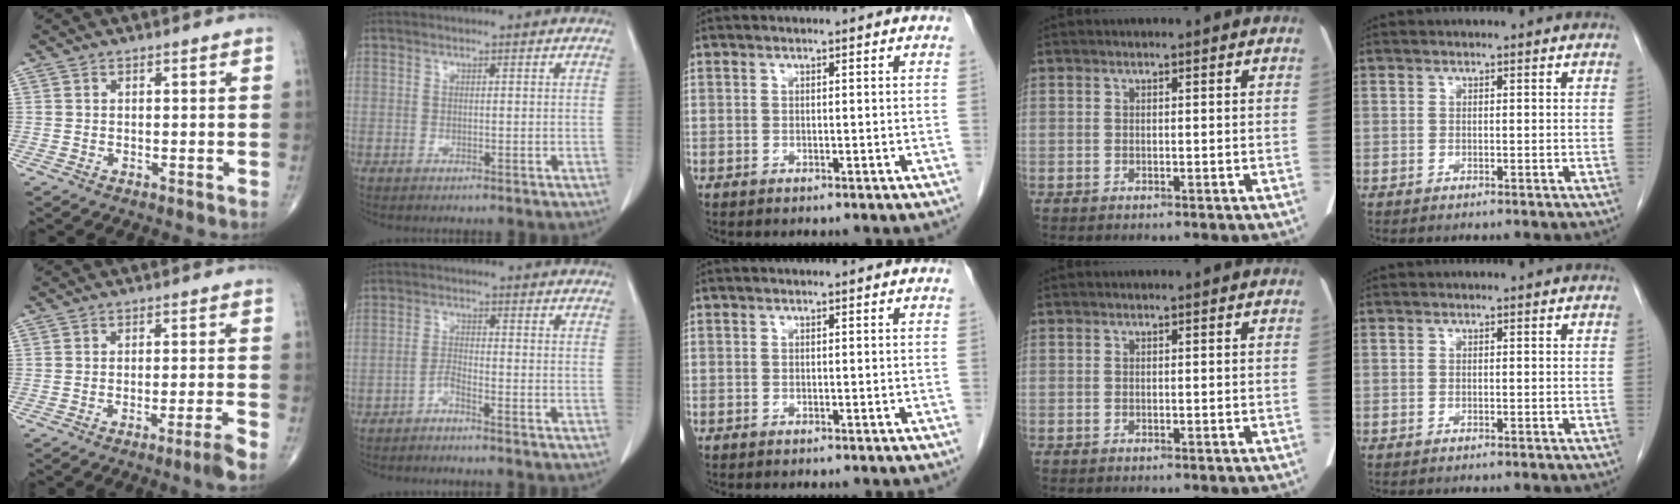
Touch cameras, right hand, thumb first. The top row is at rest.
{"thumb": {"total": 3.5, "force": [-2.4, -0.7, 2.4], "torque": [-0.047, 0.008, -0.043]}, "index": {"total": 2.2, "force": [-1.9, -0.3, 1.2], "torque": [-0.023, 0.002, -0.038]}}